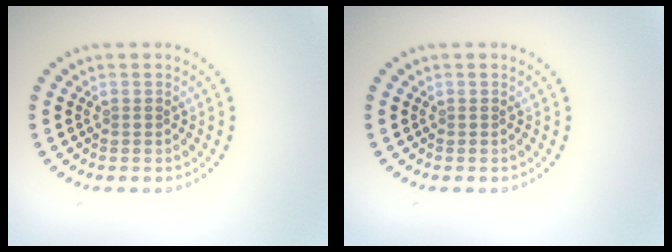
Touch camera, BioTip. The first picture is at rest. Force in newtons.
{"total": 0.0}